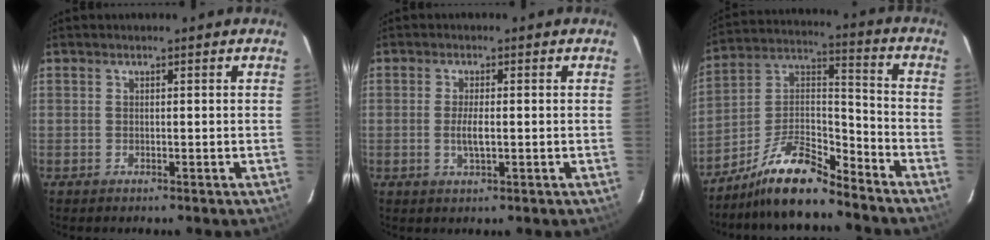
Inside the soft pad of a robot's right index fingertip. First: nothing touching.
{"total": 3.0, "force": [-0.4, 0.6, 2.9], "torque": [-0.055, -0.007, -0.007]}
{"total": 13.0, "force": [-10.8, 2.6, 6.8], "torque": [-0.148, 0.020, -0.206]}